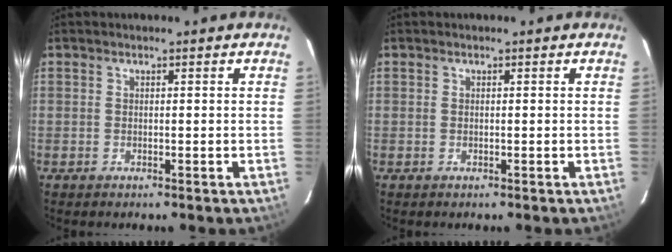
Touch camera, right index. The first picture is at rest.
{"total": 0.0}